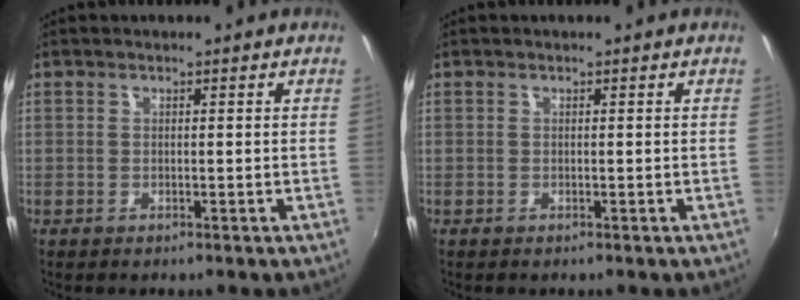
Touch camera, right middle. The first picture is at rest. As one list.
[{"total": 0.0}]